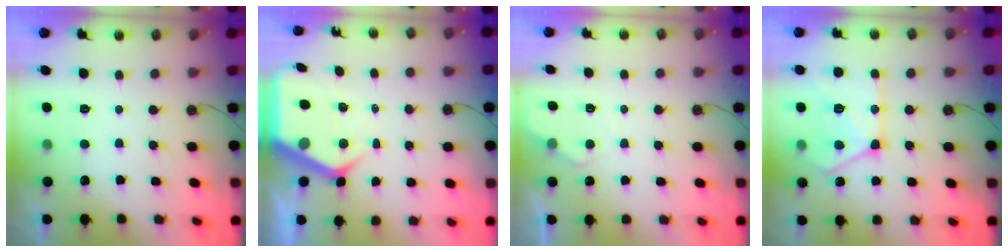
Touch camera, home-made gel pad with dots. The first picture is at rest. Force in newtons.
{"total": 8.1, "press": 8.0, "slide": 0.9}
{"total": 3.5, "press": 3.4, "slide": 0.5}
{"total": 15.8, "press": 15.7, "slide": 1.5}